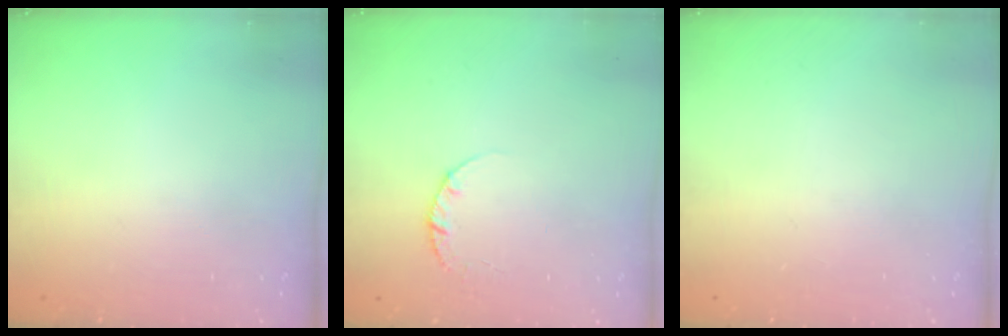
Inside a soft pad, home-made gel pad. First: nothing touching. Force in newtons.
{"total": 2.4, "press": 2.4, "slide": 0.3}
{"total": 0.0}